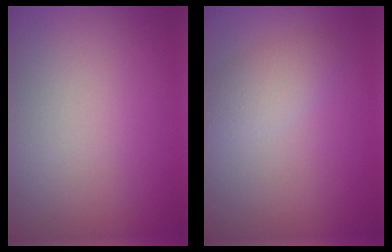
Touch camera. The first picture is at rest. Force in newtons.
{"total": 2.4, "press": 2.4, "slide": 0.1}